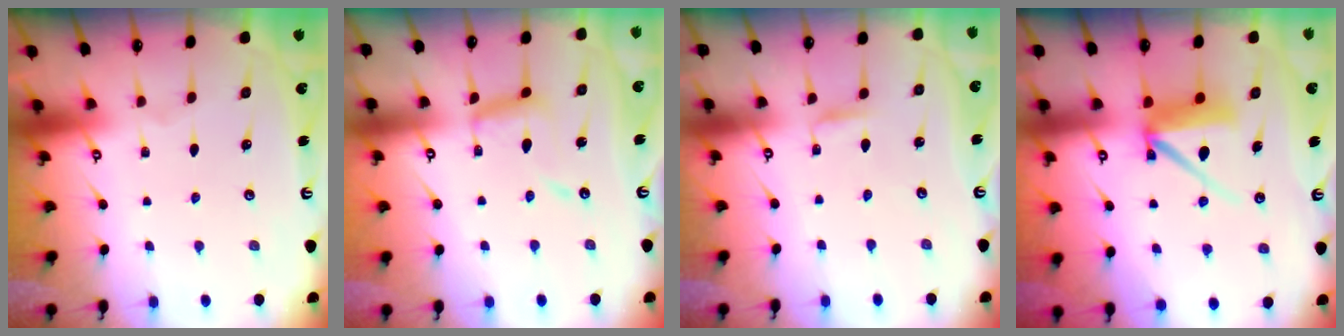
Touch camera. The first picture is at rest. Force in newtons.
{"total": 11.9, "press": 11.8, "slide": 1.0}
{"total": 2.5, "press": 2.5, "slide": 0.3}
{"total": 8.4, "press": 8.4, "slide": 0.9}